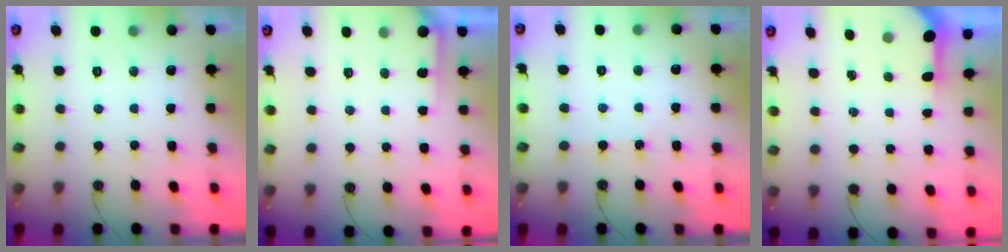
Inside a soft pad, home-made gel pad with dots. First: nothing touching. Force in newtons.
{"total": 3.6, "press": 3.6, "slide": 0.3}
{"total": 1.6, "press": 1.5, "slide": 0.3}
{"total": 3.1, "press": 3.1, "slide": 0.3}